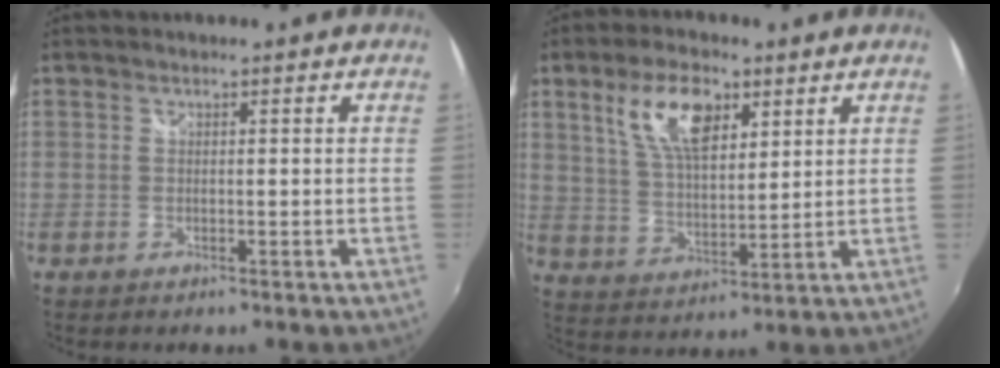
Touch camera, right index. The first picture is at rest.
{"total": 11.0, "force": [5.4, 4.9, 8.3], "torque": [-0.159, 0.014, 0.104]}